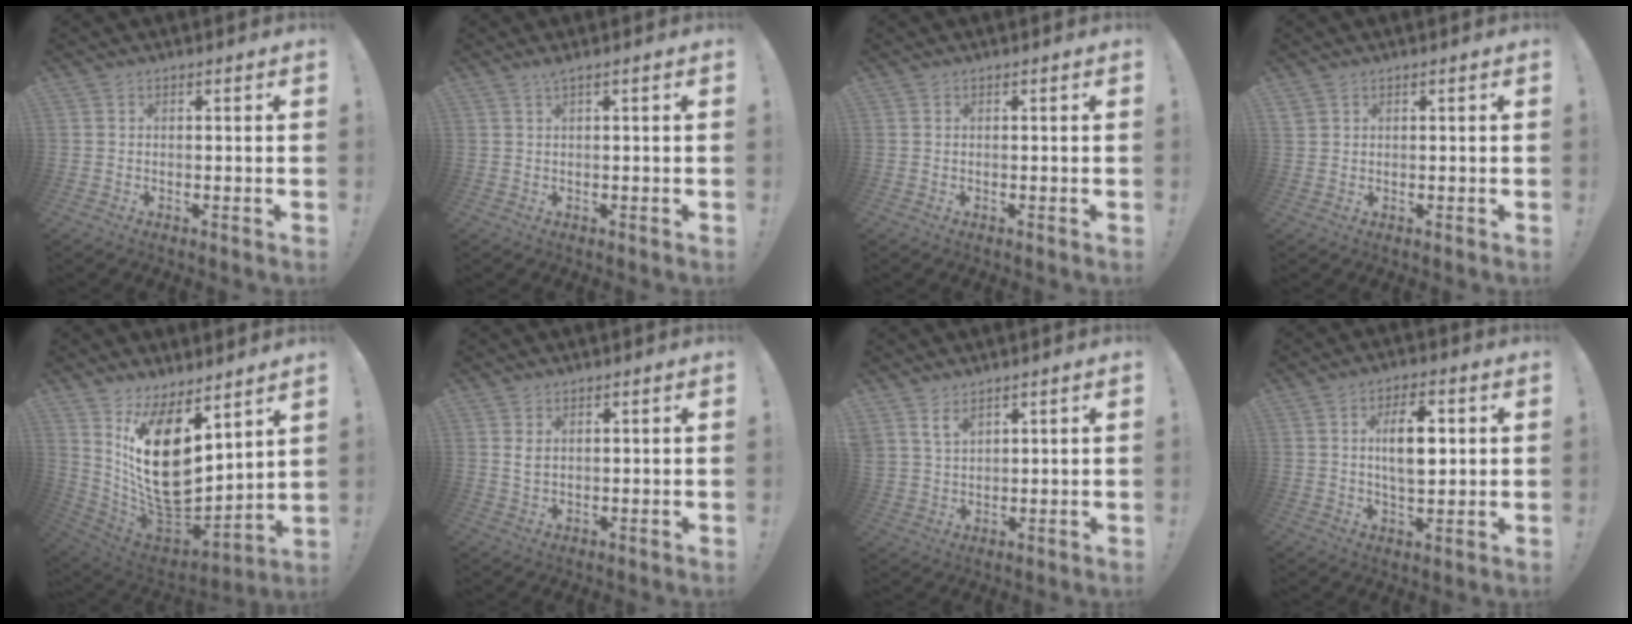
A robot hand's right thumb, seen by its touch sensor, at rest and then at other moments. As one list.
[{"total": 1.5, "force": [0.5, -0.4, 1.3], "torque": [-0.020, -0.004, 0.008]}, {"total": 0.0}, {"total": 1.7, "force": [1.0, 1.2, 0.6], "torque": [-0.011, -0.001, 0.020]}, {"total": 20.9, "force": [4.8, 12.1, 16.3], "torque": [-0.313, -0.049, 0.101]}, {"total": 2.6, "force": [1.4, 1.3, 1.7], "torque": [-0.025, -0.003, 0.024]}, {"total": 4.9, "force": [3.8, 2.3, 2.1], "torque": [-0.038, -0.023, 0.072]}, {"total": 10.2, "force": [1.8, 5.1, 8.7], "torque": [-0.145, -0.001, 0.025]}]